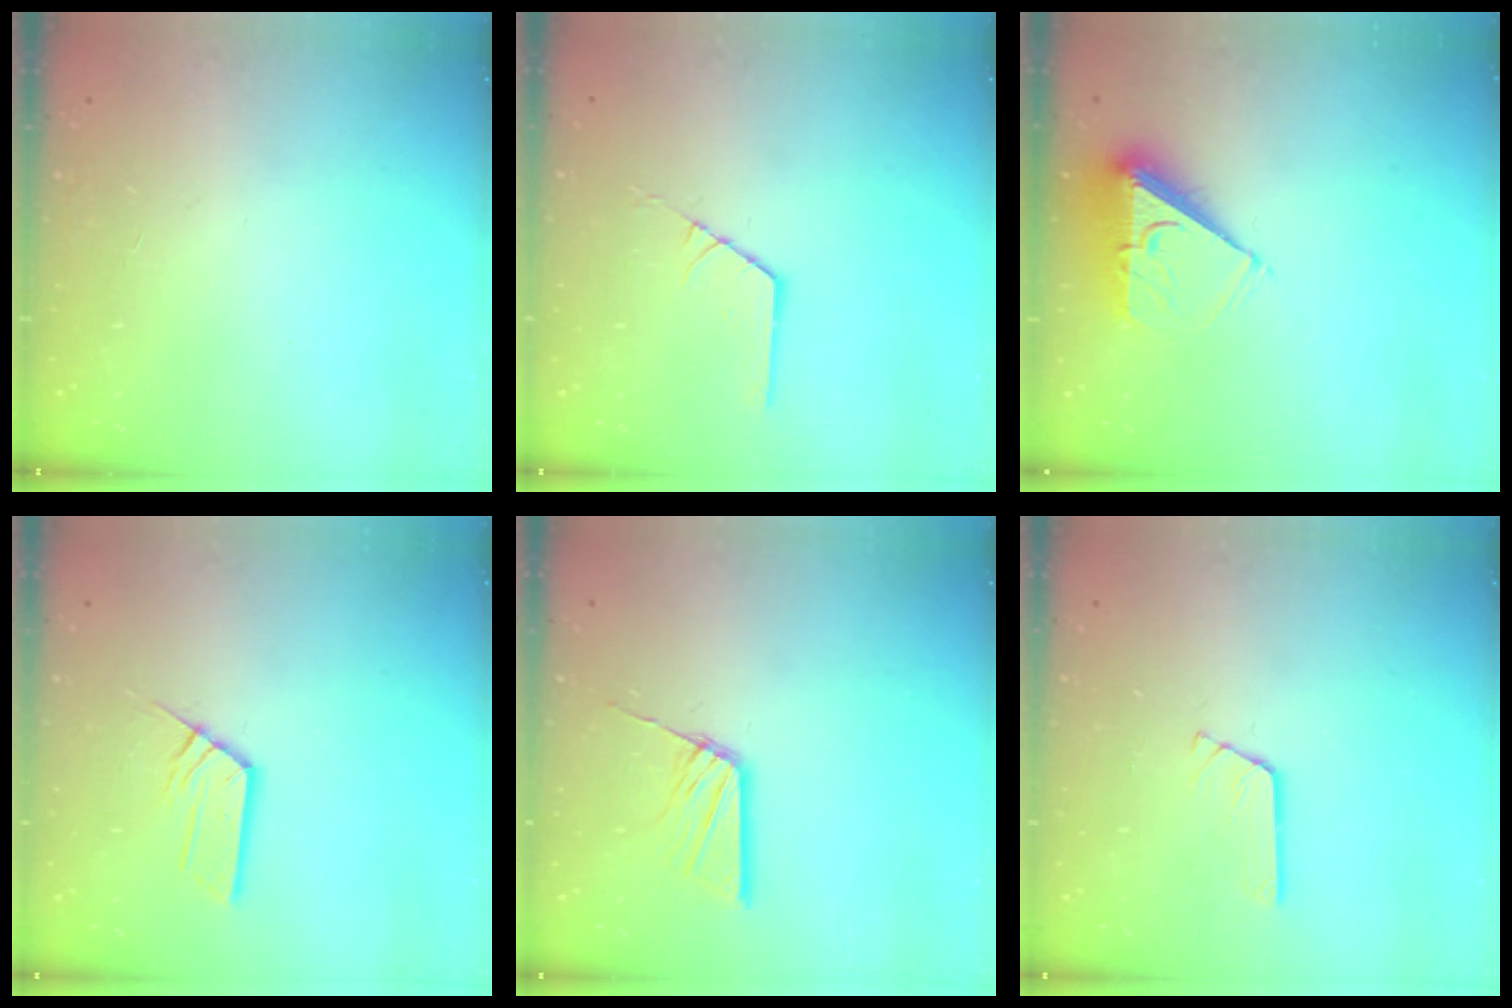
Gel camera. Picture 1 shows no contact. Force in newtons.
{"total": 1.0, "press": 1.0, "slide": 0.1}
{"total": 6.9, "press": 6.7, "slide": 1.2}
{"total": 7.8, "press": 7.8, "slide": 0.6}
{"total": 10.9, "press": 10.9, "slide": 1.0}
{"total": 2.6, "press": 2.6, "slide": 0.3}